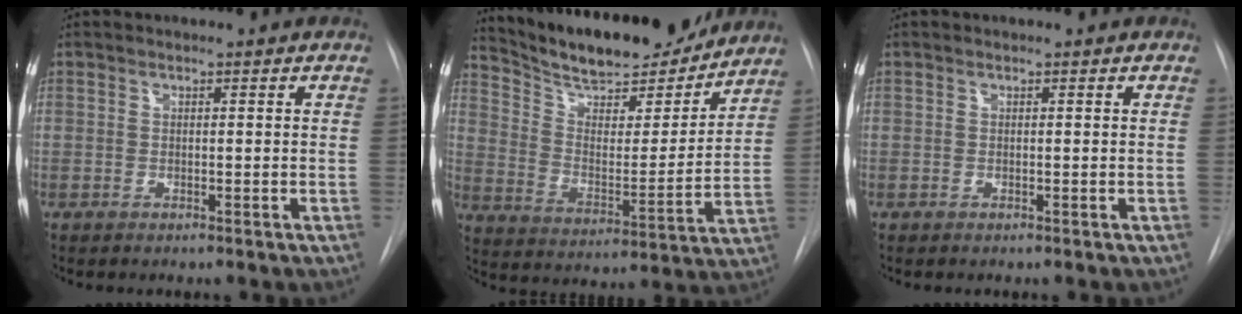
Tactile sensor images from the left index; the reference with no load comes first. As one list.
[{"total": 19.6, "force": [17.6, 4.3, 7.5], "torque": [-0.124, -0.015, 0.272]}, {"total": 0.0}]